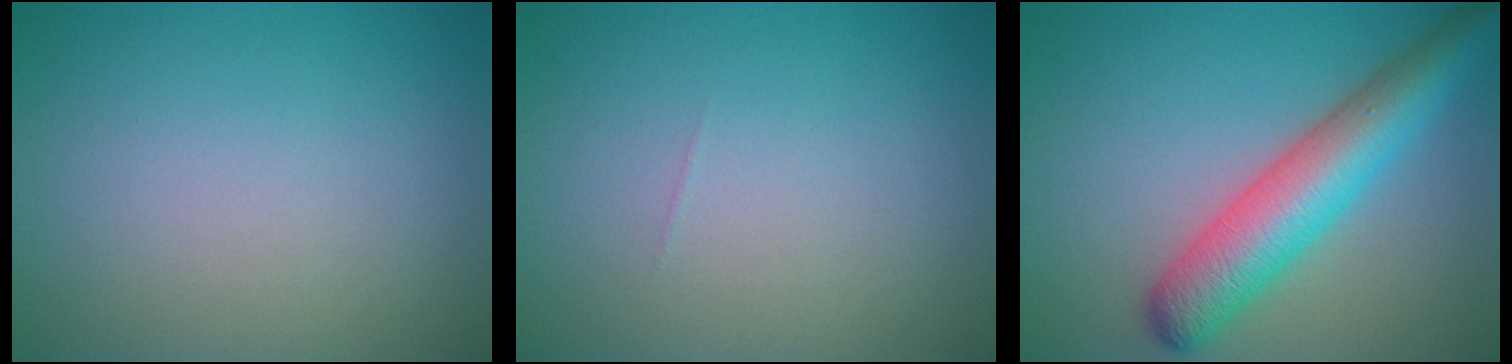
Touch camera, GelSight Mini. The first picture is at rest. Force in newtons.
{"total": 0.0}
{"total": 7.2, "press": 7.2, "slide": 0.3}